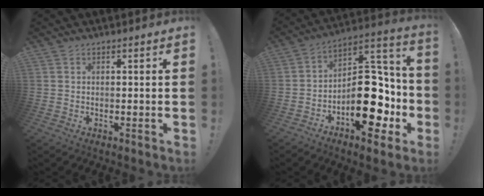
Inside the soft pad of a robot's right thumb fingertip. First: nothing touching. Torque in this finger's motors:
{"motor_torque": [2.54, 2.47, 1.44, -1.34, 0.41]}